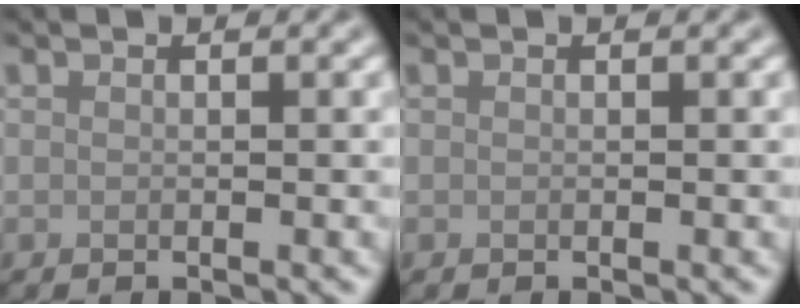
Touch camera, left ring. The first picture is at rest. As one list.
[{"total": 0.0}]